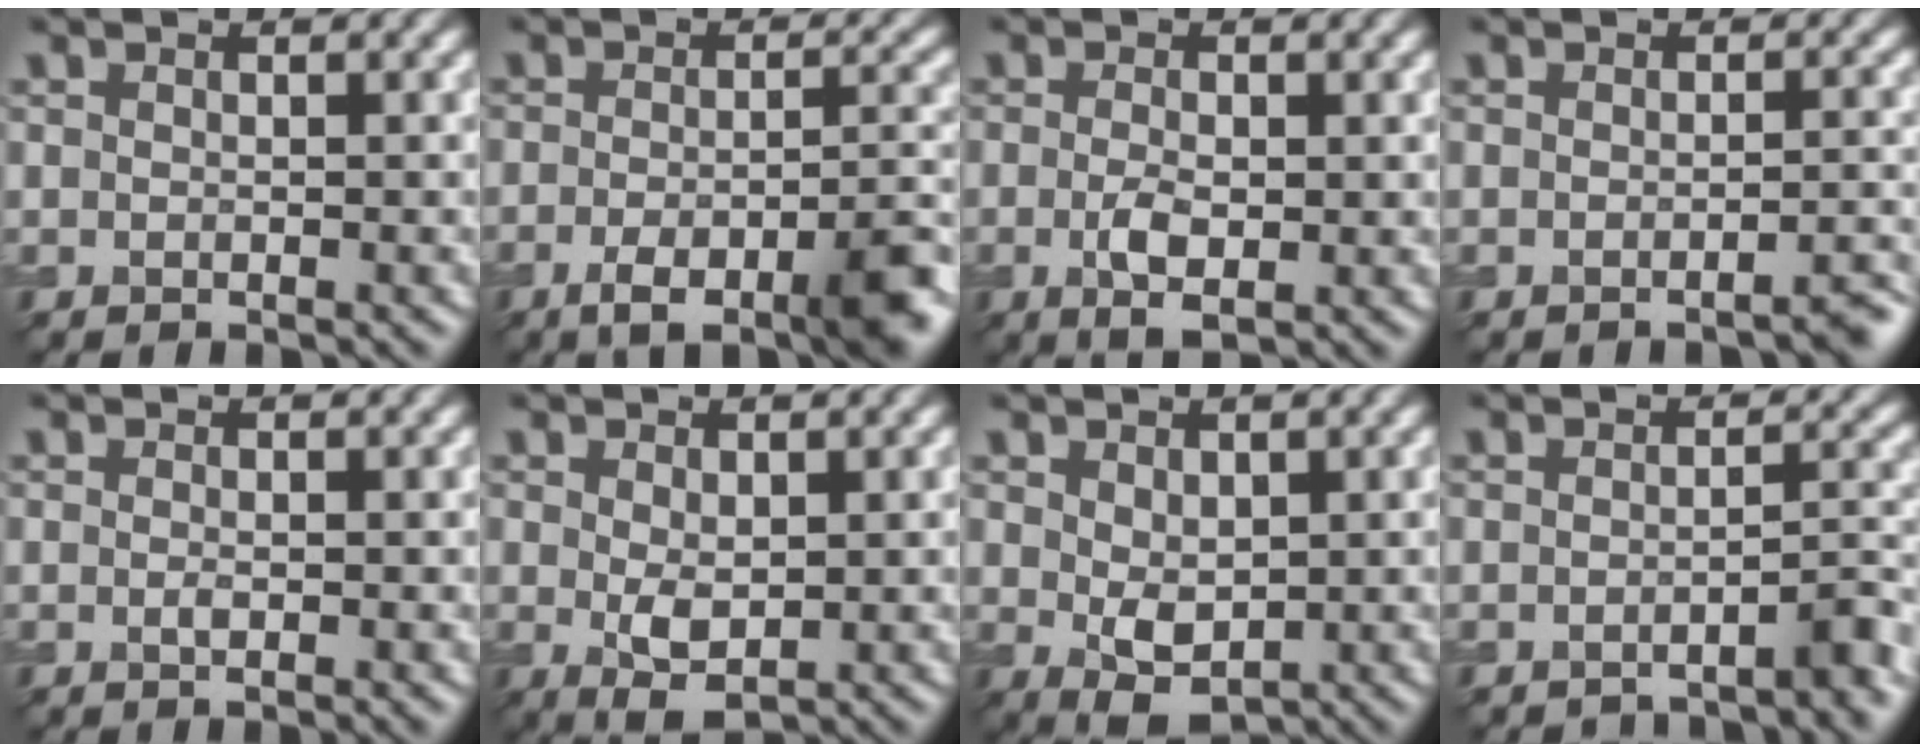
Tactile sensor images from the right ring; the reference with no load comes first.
{"total": 7.1, "force": [-3.8, 2.1, 5.6], "torque": [-0.089, -0.005, -0.061]}
{"total": 3.0, "force": [-0.5, 1.3, 2.6], "torque": [-0.053, -0.006, -0.007]}
{"total": 2.0, "force": [-1.4, 0.4, 1.4], "torque": [-0.006, 0.006, -0.026]}
{"total": 0.9, "force": [-0.1, 0.2, 0.9], "torque": [-0.017, -0.004, -0.002]}
{"total": 2.9, "force": [0.3, 1.5, 2.4], "torque": [-0.047, -0.004, 0.010]}
{"total": 3.2, "force": [0.4, 2.0, 2.5], "torque": [-0.048, -0.004, 0.015]}
{"total": 3.6, "force": [-3.2, 0.4, 1.6], "torque": [-0.017, 0.005, -0.048]}